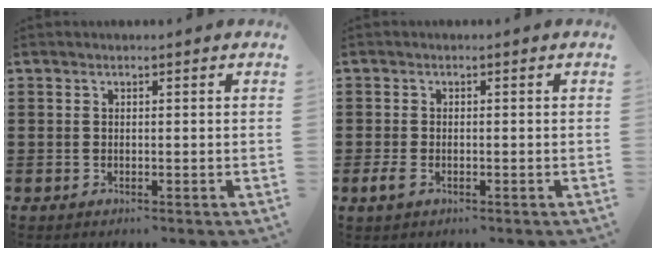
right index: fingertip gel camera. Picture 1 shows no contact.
{"total": 1.7, "force": [-0.8, 0.9, 1.2], "torque": [-0.040, -0.008, -0.020]}